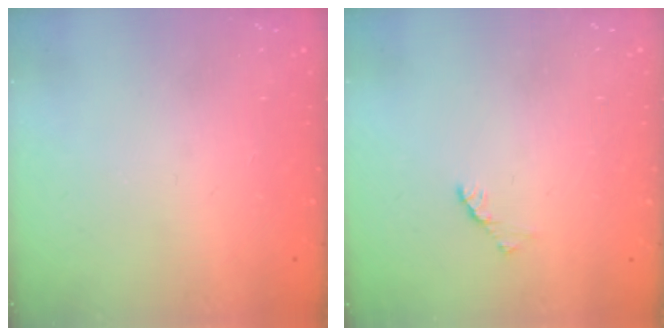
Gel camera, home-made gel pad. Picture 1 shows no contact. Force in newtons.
{"total": 1.7, "press": 1.6, "slide": 0.4}